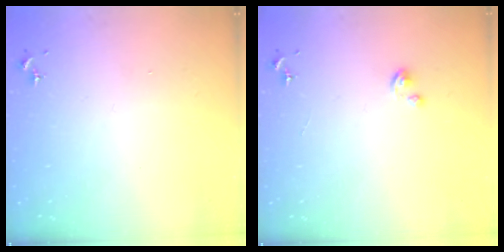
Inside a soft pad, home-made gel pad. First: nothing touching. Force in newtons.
{"total": 1.4, "press": 1.4, "slide": 0.1}